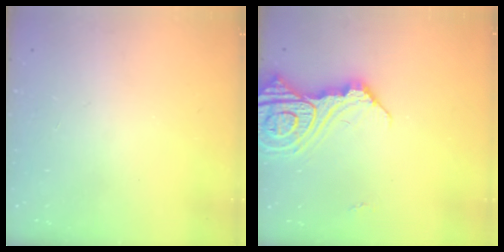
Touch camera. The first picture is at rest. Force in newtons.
{"total": 15.5, "press": 15.4, "slide": 1.7}